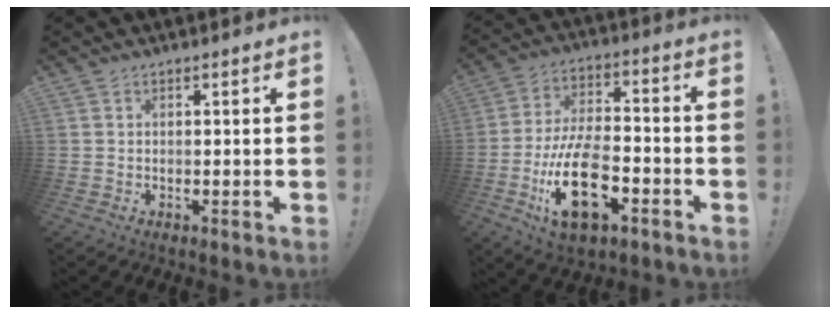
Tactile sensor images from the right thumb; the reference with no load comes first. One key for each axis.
{"total": 20.5, "fx": -7.9, "fy": 10.6, "fz": 15.6, "tx": -0.299, "ty": 0.039, "tz": -0.129}